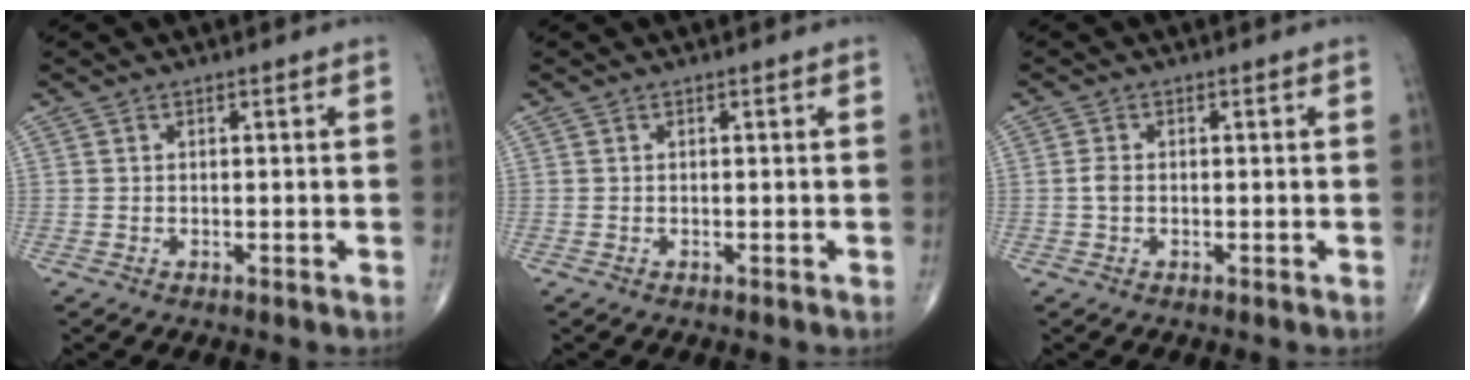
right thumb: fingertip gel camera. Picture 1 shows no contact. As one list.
[{"total": 0.0}, {"total": 1.5, "force": [-0.2, 0.9, 1.1], "torque": [-0.025, 0.000, -0.007]}]